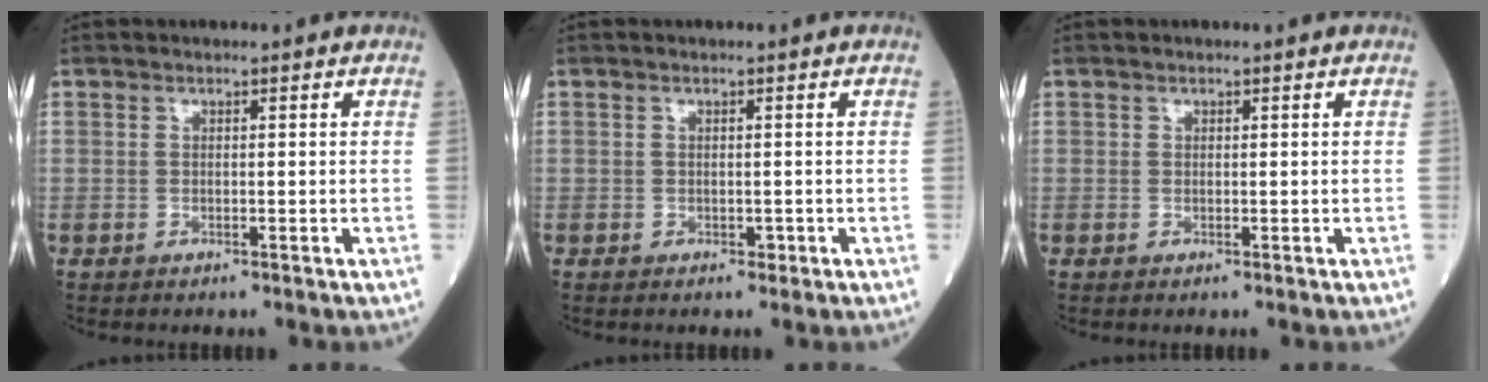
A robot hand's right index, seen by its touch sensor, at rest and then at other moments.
{"total": 0.8, "force": [-0.4, 0.4, 0.5], "torque": [-0.002, 0.000, -0.005]}
{"total": 0.0}